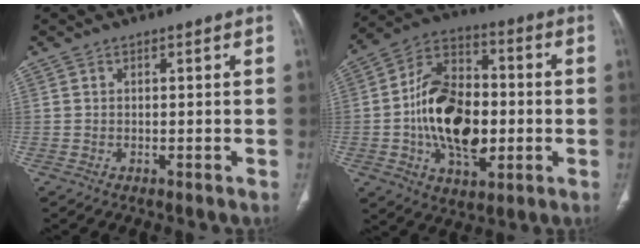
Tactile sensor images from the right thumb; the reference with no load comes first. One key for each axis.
{"total": 19.6, "fx": -1.9, "fy": 12.2, "fz": 15.2, "tx": -0.240, "ty": 0.022, "tz": -0.029}